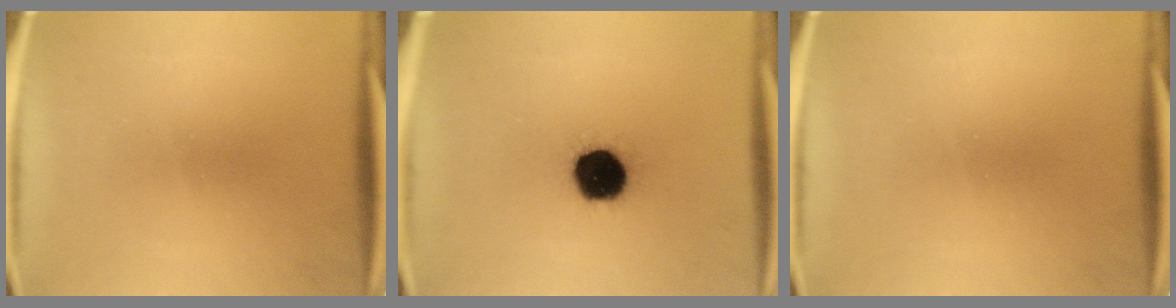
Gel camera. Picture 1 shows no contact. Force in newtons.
{"total": 14.8}
{"total": 0.0}